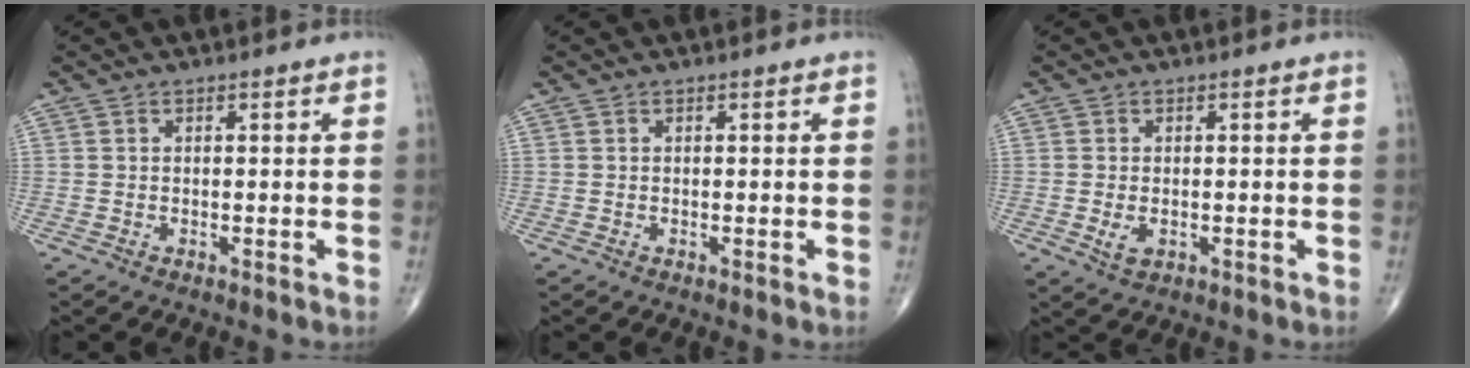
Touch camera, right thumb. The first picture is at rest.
{"total": 0.0}
{"total": 2.6, "force": [-0.5, 1.6, 2.0], "torque": [-0.039, -0.005, -0.004]}